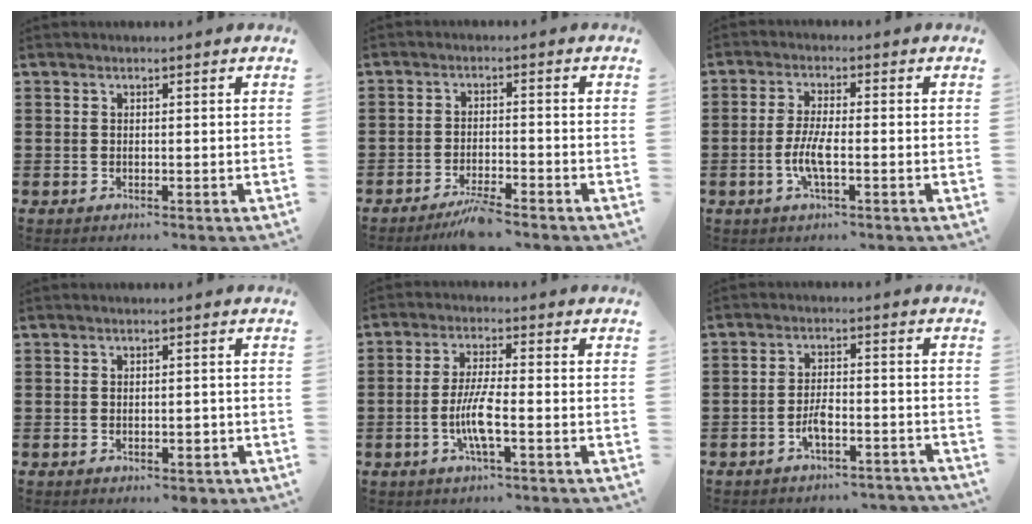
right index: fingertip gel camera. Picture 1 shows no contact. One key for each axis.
{"total": 3.9, "fx": -3.5, "fy": 0.0, "fz": 1.7, "tx": -0.030, "ty": -0.001, "tz": -0.065}
{"total": 4.9, "fx": -1.6, "fy": 1.1, "fz": 4.6, "tx": -0.097, "ty": -0.005, "tz": -0.034}
{"total": 2.0, "fx": -0.7, "fy": 0.9, "fz": 1.7, "tx": -0.030, "ty": 0.005, "tz": -0.014}
{"total": 6.2, "fx": -1.9, "fy": 0.9, "fz": 5.9, "tx": -0.126, "ty": -0.012, "tz": -0.042}
{"total": 4.3, "fx": -3.1, "fy": 1.2, "fz": 2.7, "tx": -0.062, "ty": 0.003, "tz": -0.063}